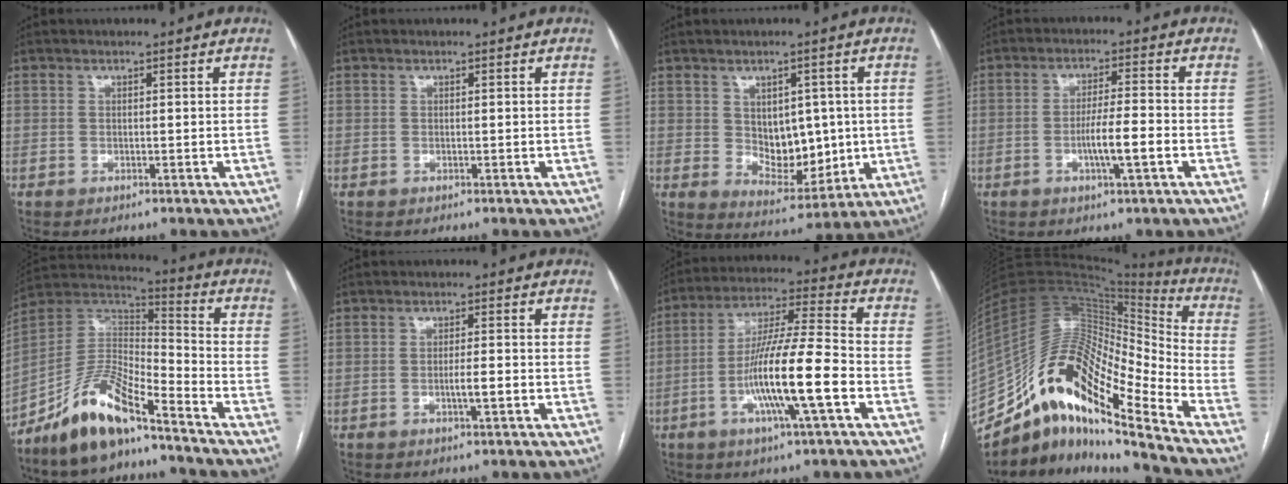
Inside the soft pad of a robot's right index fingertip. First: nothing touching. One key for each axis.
{"total": 0.0}
{"total": 9.0, "fx": 0.6, "fy": 5.5, "fz": 7.1, "tx": -0.098, "ty": -0.001, "tz": 0.030}
{"total": 5.8, "fx": -1.9, "fy": 0.2, "fz": 5.5, "tx": -0.096, "ty": -0.002, "tz": -0.032}
{"total": 12.7, "fx": -9.4, "fy": 2.7, "fz": 8.0, "tx": -0.161, "ty": 0.015, "tz": -0.178}
{"total": 2.5, "fx": -0.8, "fy": 0.1, "fz": 2.3, "tx": -0.038, "ty": -0.001, "tz": -0.013}
{"total": 14.1, "fx": -4.4, "fy": 0.2, "fz": 13.4, "tx": -0.244, "ty": -0.001, "tz": -0.083}
{"total": 22.3, "fx": -15.1, "fy": 3.9, "fz": 15.9, "tx": -0.299, "ty": 0.030, "tz": -0.270}